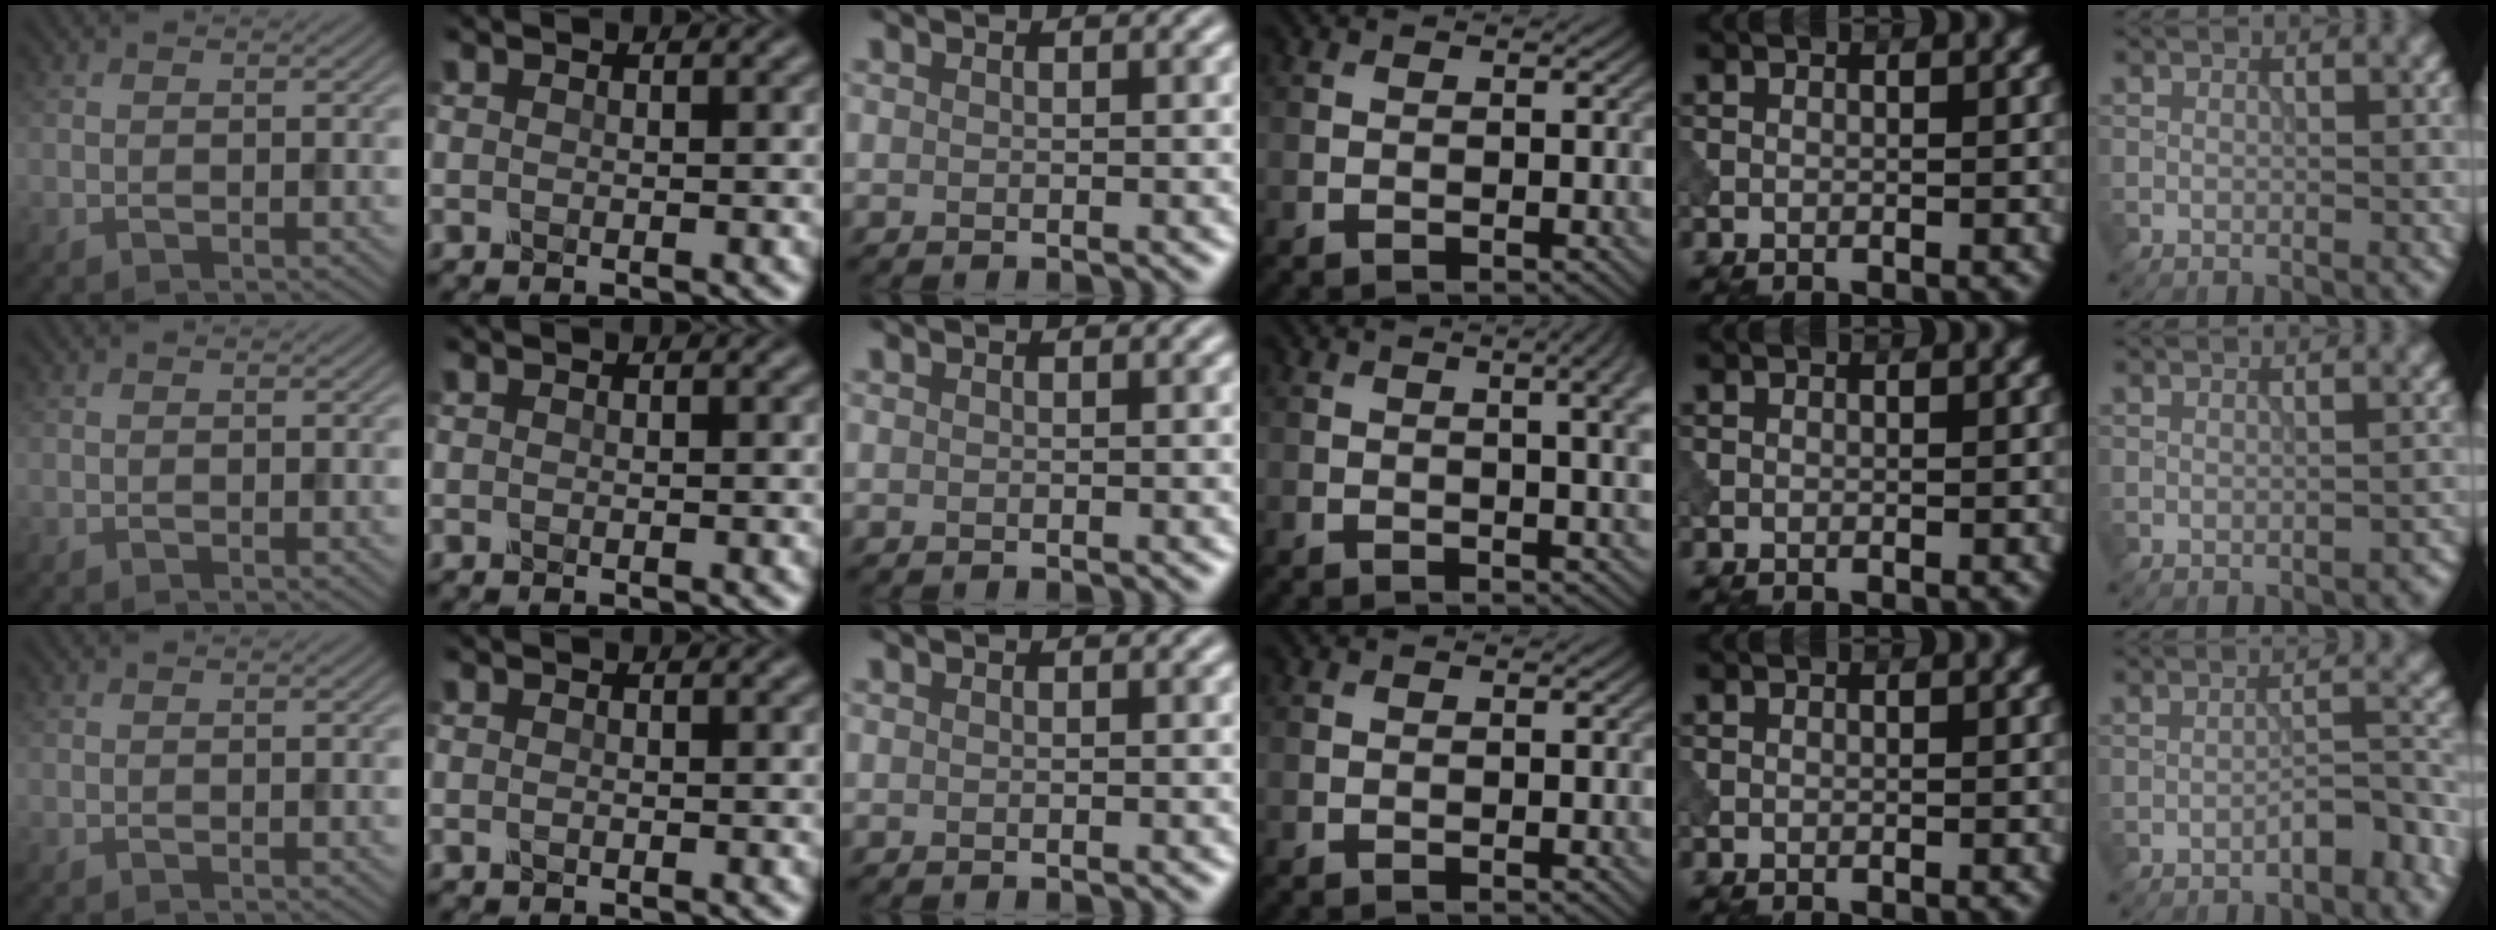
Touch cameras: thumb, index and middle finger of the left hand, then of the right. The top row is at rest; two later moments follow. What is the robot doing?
{"motion": "dispense", "object": "dispenser bottle"}